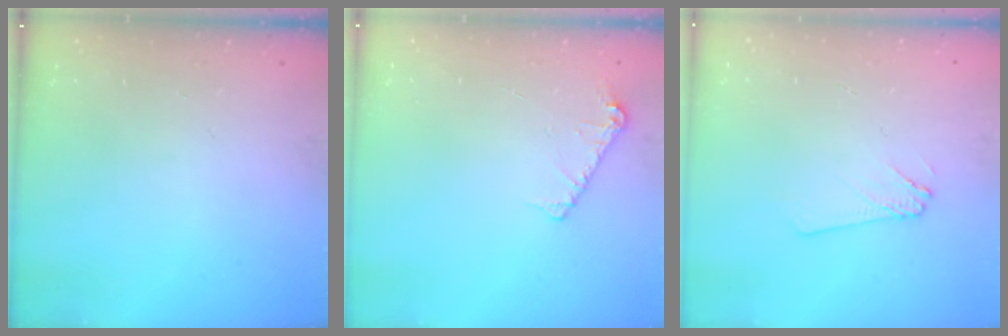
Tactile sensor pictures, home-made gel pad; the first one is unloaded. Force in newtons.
{"total": 6.8, "press": 6.7, "slide": 1.0}
{"total": 3.0, "press": 3.0, "slide": 0.4}